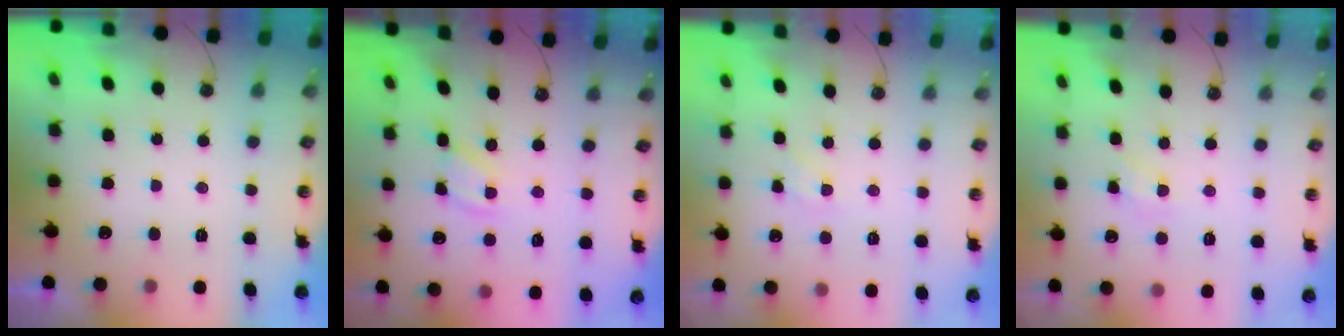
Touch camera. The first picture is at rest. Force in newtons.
{"total": 2.4, "press": 2.4, "slide": 0.2}
{"total": 2.8, "press": 2.8, "slide": 0.5}
{"total": 3.3, "press": 3.2, "slide": 0.5}